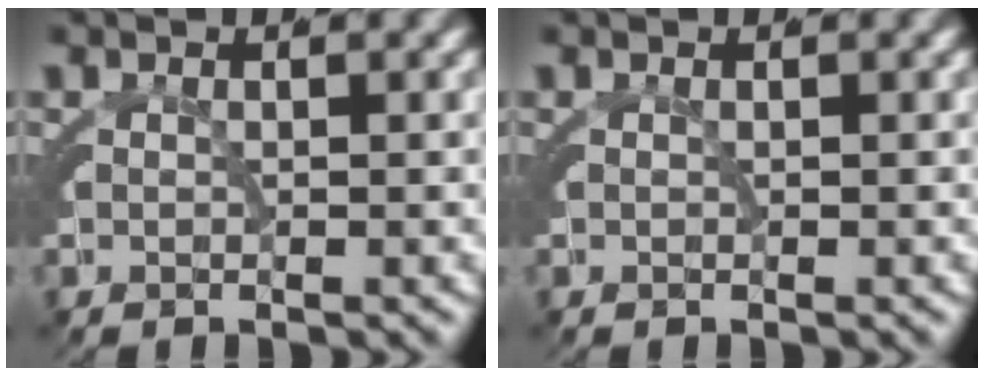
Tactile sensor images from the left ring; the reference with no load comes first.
{"total": 0.0}